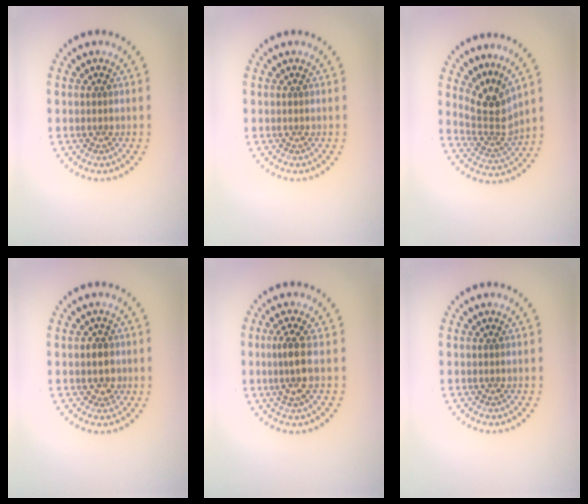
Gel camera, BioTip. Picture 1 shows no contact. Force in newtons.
{"total": 0.0}
{"total": 3.7, "press": 2.6, "slide": 2.6}
{"total": 2.0, "press": 1.9, "slide": 0.8}
{"total": 2.6, "press": 2.4, "slide": 1.2}
{"total": 0.0}